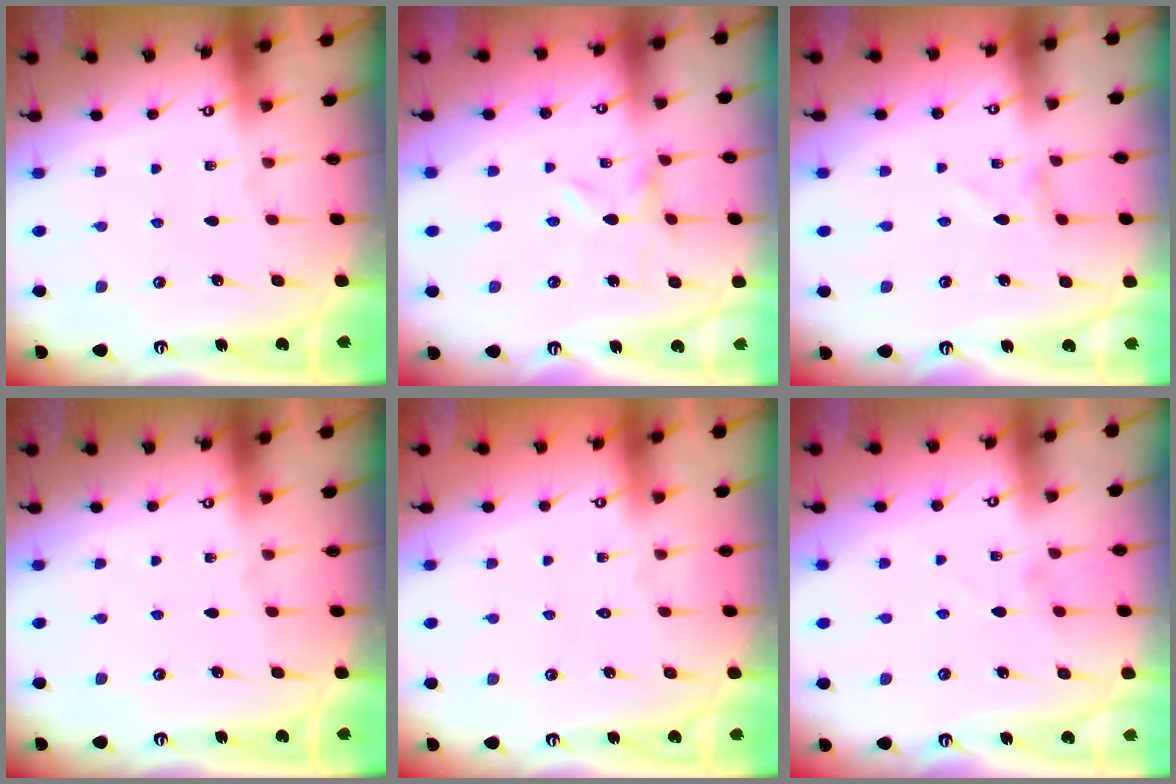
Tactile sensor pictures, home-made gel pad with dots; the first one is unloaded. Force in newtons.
{"total": 0.0}
{"total": 1.3, "press": 1.3, "slide": 0.0}
{"total": 0.0}
{"total": 1.7, "press": 1.7, "slide": 0.2}
{"total": 1.3, "press": 1.3, "slide": 0.3}